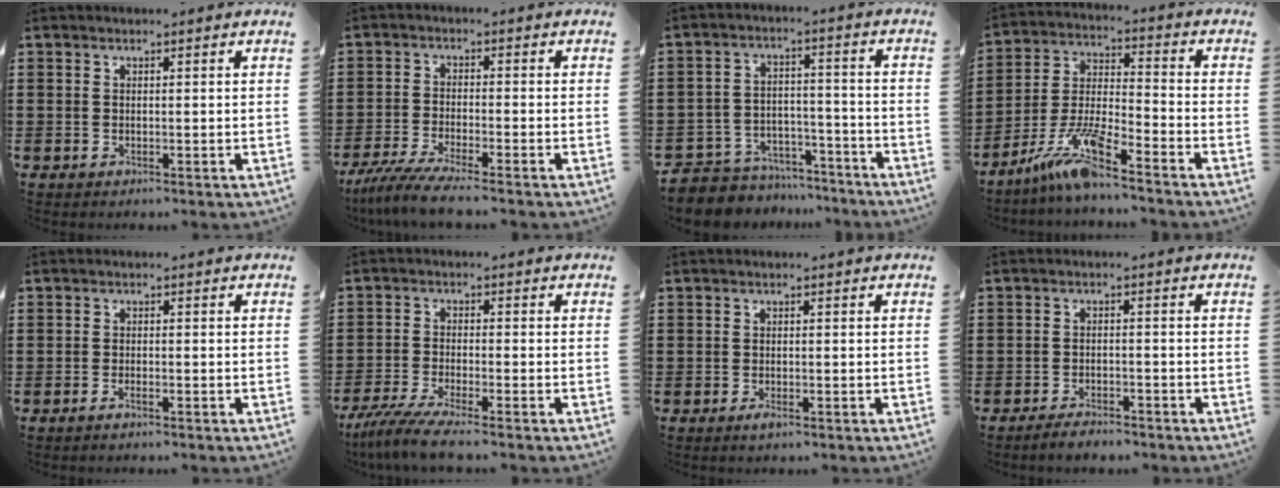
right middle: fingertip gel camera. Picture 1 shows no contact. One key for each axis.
{"total": 5.1, "fx": -4.5, "fy": -0.4, "fz": 2.4, "tx": -0.068, "ty": -0.026, "tz": -0.092}
{"total": 6.4, "fx": -6.2, "fy": 1.7, "fz": 0.2, "tx": -0.009, "ty": 0.018, "tz": -0.127}
{"total": 9.6, "fx": -7.5, "fy": 0.8, "fz": 6.0, "tx": -0.145, "ty": -0.011, "tz": -0.153}
{"total": 1.0, "fx": -0.7, "fy": 0.1, "fz": 0.7, "tx": -0.013, "ty": -0.005, "tz": -0.012}
{"total": 5.0, "fx": -4.2, "fy": -0.3, "fz": 2.6, "tx": -0.072, "ty": -0.026, "tz": -0.086}
{"total": 1.1, "fx": -0.7, "fy": 0.4, "fz": 0.8, "tx": -0.016, "ty": -0.003, "tz": -0.012}
{"total": 2.5, "fx": -2.3, "fy": 0.4, "fz": 0.7, "tx": -0.015, "ty": 0.002, "tz": -0.046}